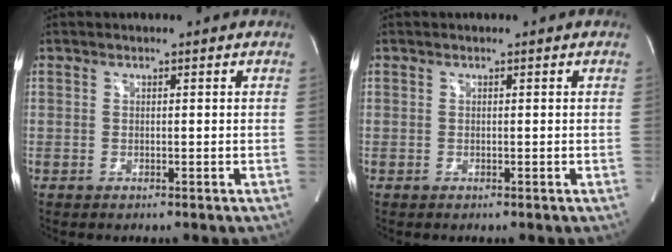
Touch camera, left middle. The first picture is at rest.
{"total": 0.0}